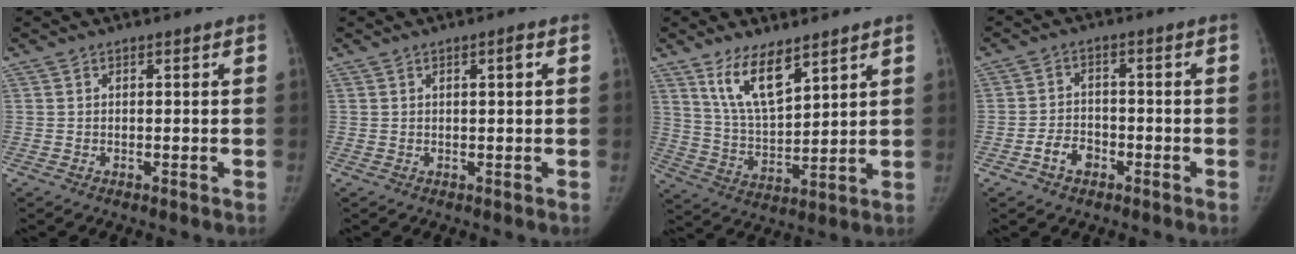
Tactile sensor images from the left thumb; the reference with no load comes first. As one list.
[{"total": 1.9, "force": [0.5, 0.3, 1.8], "torque": [-0.028, 0.002, 0.008]}, {"total": 10.5, "force": [6.9, 3.9, 6.9], "torque": [-0.112, -0.044, 0.140]}, {"total": 4.7, "force": [-2.5, 3.4, 2.1], "torque": [-0.024, 0.025, -0.046]}]